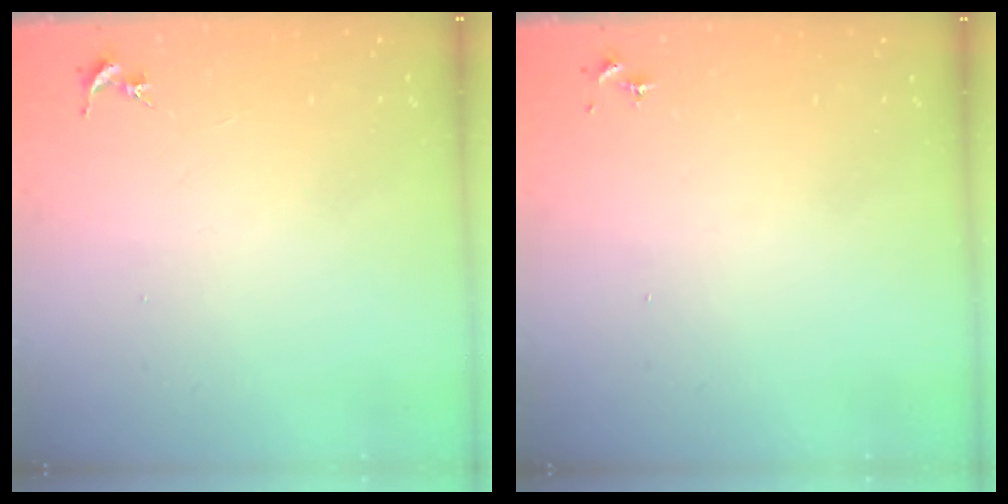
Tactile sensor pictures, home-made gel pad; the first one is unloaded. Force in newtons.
{"total": 0.0}